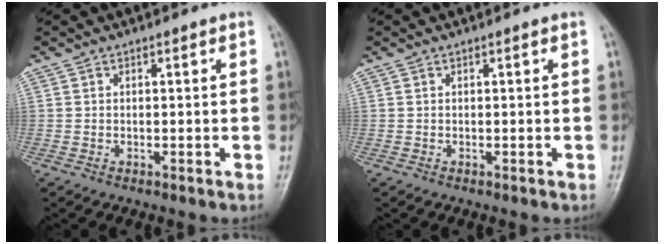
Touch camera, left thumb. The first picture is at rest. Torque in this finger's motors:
{"motor_torque": [0.00, 0.00, 0.05, -0.01, 0.00]}